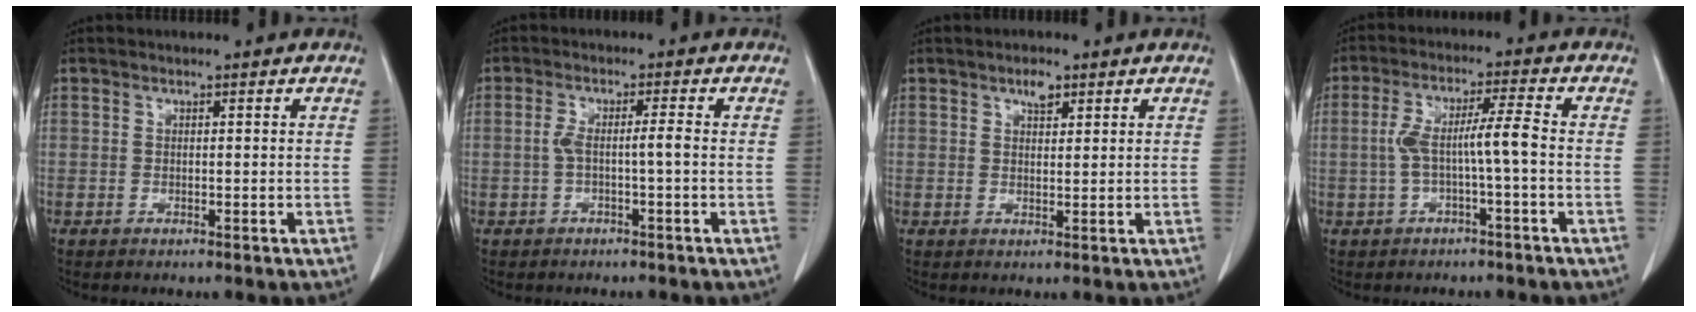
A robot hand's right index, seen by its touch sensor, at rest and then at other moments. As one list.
[{"total": 3.1, "force": [-0.5, 0.0, 3.0], "torque": [-0.060, 0.011, -0.006]}, {"total": 2.3, "force": [1.4, 1.0, 1.5], "torque": [-0.027, 0.001, 0.025]}, {"total": 6.4, "force": [-0.9, 0.0, 6.3], "torque": [-0.127, 0.023, -0.014]}]